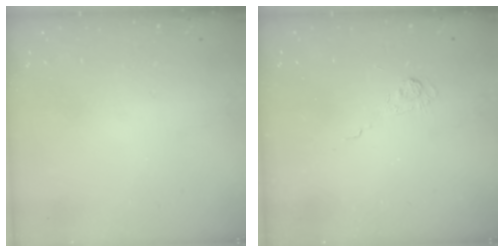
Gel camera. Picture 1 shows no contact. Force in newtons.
{"total": 3.1, "press": 2.7, "slide": 1.6}